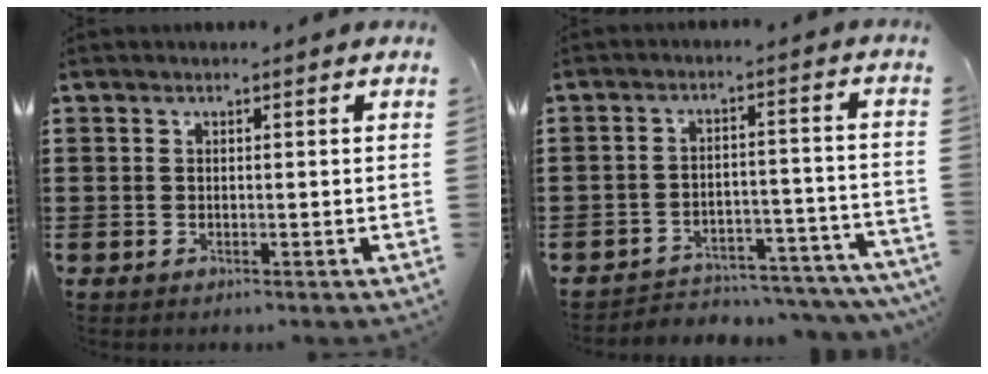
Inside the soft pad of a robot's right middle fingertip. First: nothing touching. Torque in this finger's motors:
{"motor_torque": [1.09, -1.05, 0.16, 0.07]}